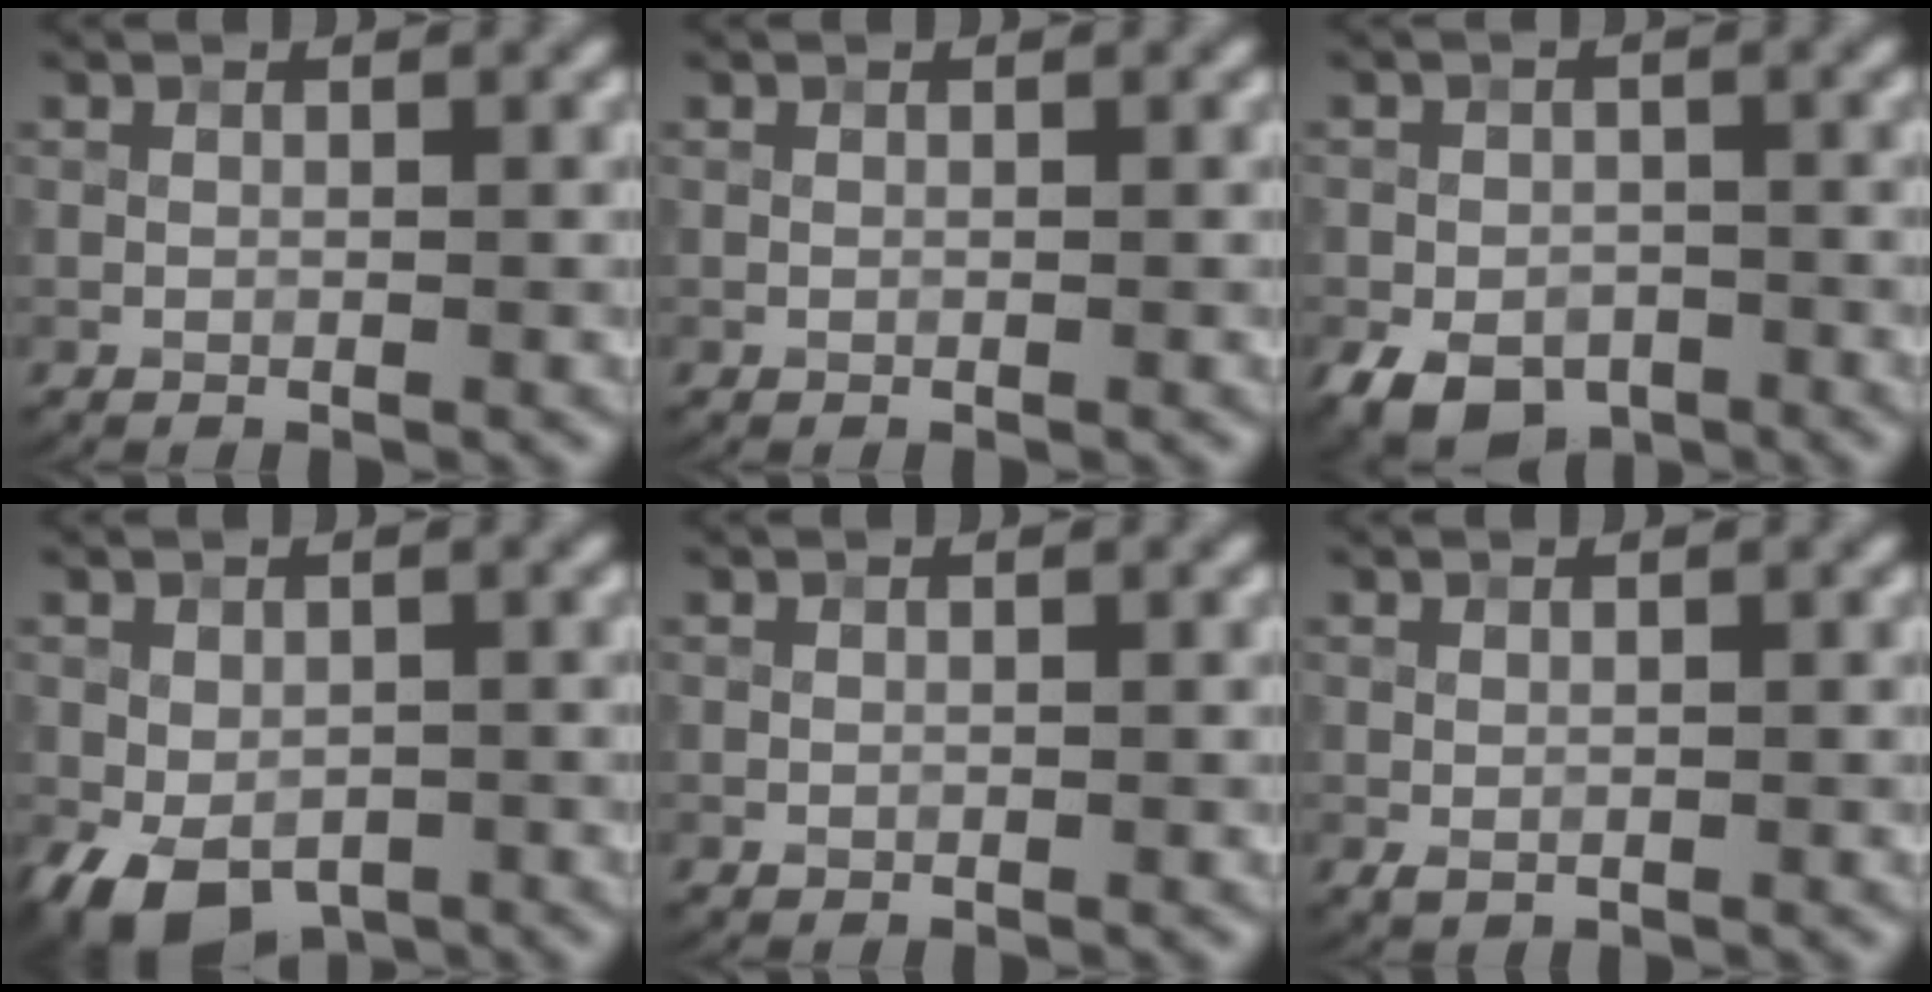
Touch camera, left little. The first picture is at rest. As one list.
[{"total": 0.0}, {"total": 5.2, "force": [-2.5, 3.7, 2.6], "torque": [-0.051, -0.014, -0.041]}, {"total": 5.7, "force": [-2.3, 4.0, 3.4], "torque": [-0.064, -0.009, -0.039]}, {"total": 0.0}, {"total": 0.6, "force": [-0.1, 0.5, 0.4], "torque": [-0.011, 0.000, 0.001]}]